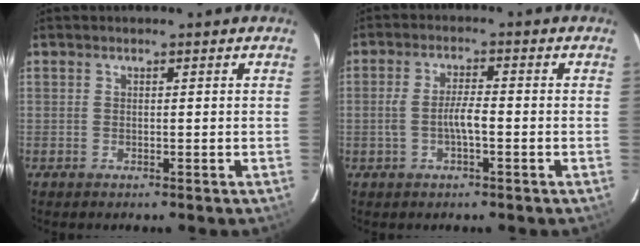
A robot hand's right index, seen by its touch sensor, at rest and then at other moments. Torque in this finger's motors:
{"motor_torque": [0.29, -0.01, 0.45, 0.10]}